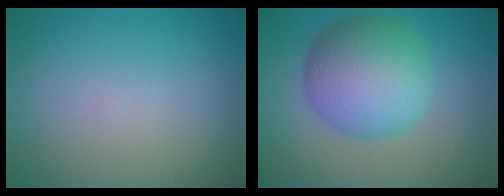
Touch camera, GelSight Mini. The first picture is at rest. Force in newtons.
{"total": 8.0, "press": 8.0, "slide": 0.1}